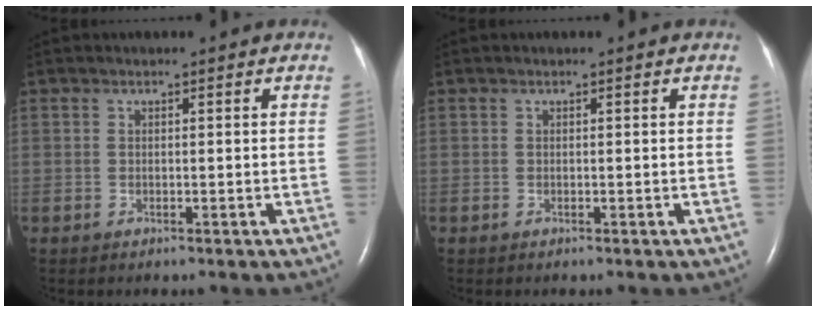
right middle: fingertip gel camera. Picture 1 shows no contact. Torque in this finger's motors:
{"motor_torque": [0.00, 0.00, 0.00, 0.00]}